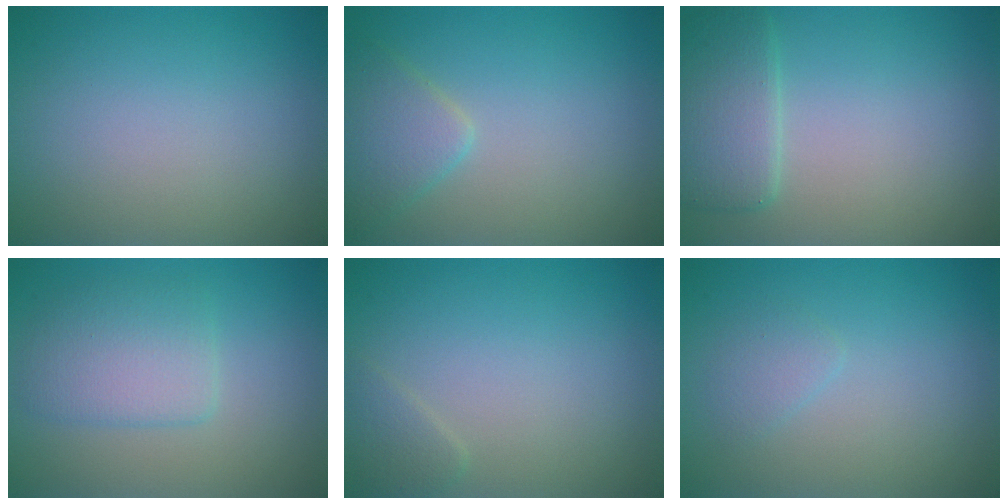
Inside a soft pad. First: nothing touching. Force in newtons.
{"total": 2.7, "press": 2.7, "slide": 0.2}
{"total": 3.5, "press": 3.5, "slide": 0.1}
{"total": 3.5, "press": 3.5, "slide": 0.1}
{"total": 1.2, "press": 1.2, "slide": 0.0}
{"total": 1.1, "press": 1.1, "slide": 0.1}